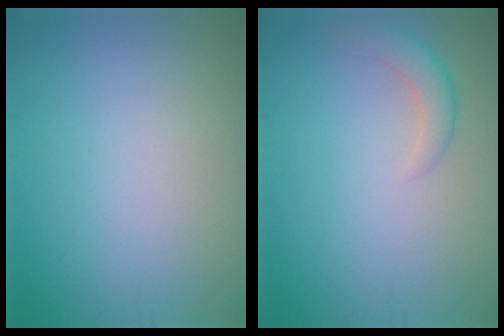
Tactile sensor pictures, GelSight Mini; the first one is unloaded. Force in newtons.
{"total": 2.2, "press": 2.2, "slide": 0.1}